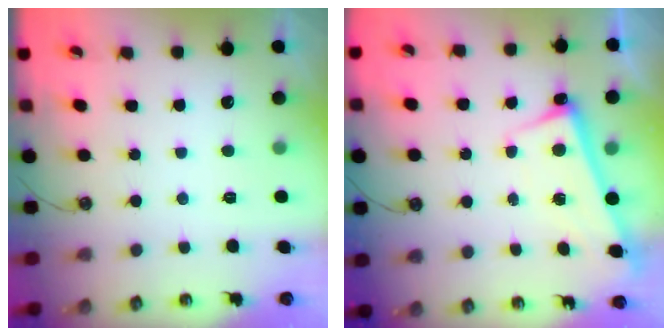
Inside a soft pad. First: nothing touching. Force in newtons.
{"total": 2.8, "press": 2.7, "slide": 0.5}